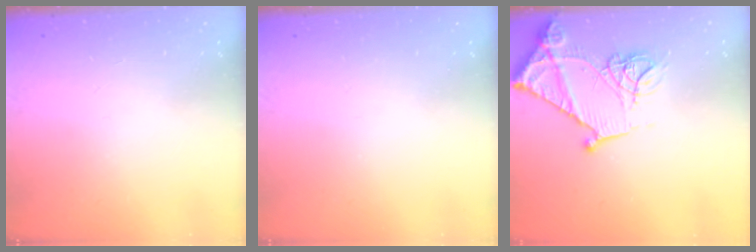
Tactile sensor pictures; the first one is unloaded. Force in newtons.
{"total": 0.0}
{"total": 17.4, "press": 17.4, "slide": 1.3}